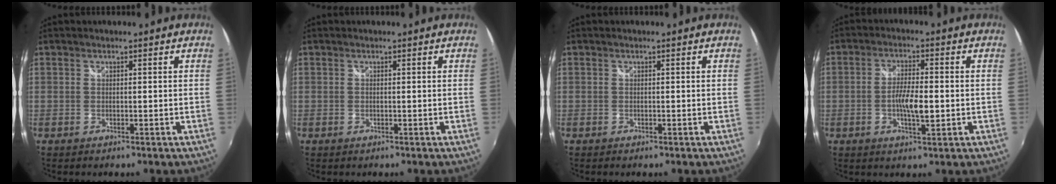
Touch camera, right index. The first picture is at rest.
{"total": 0.0}
{"total": 0.0}
{"total": 5.8, "force": [-1.1, 1.6, 5.5], "torque": [-0.103, -0.001, -0.017]}